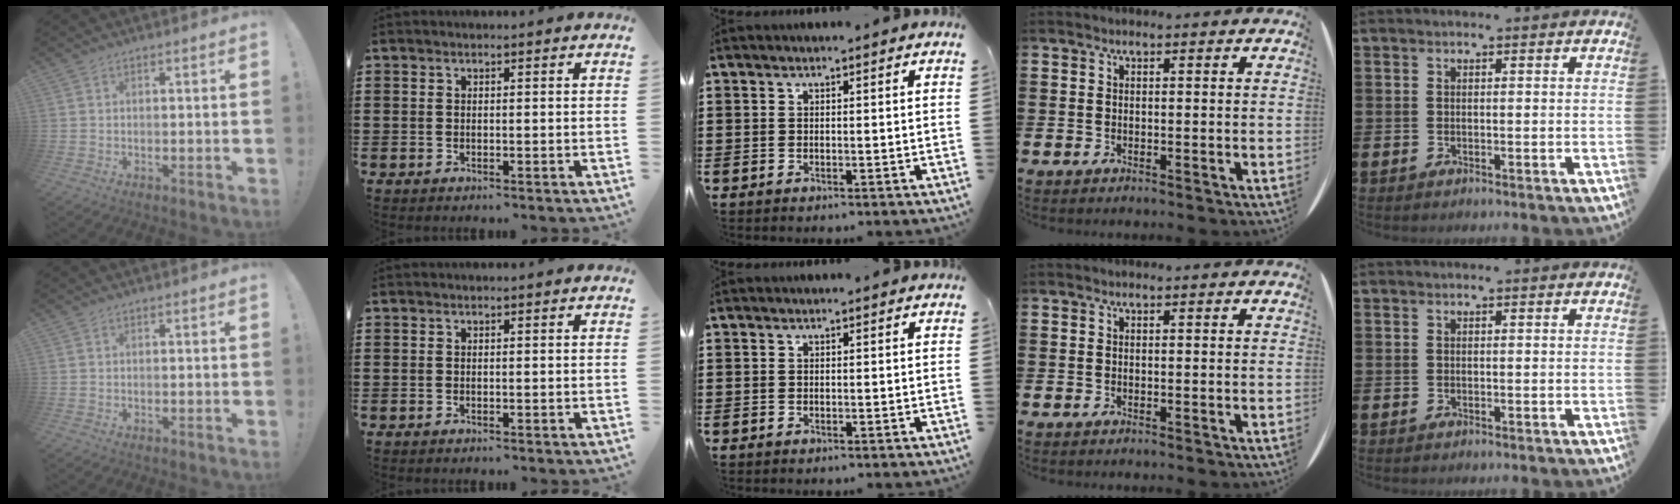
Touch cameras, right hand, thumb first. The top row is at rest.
{}